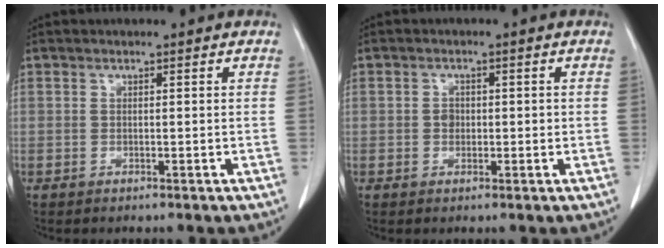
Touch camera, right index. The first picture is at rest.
{"total": 1.7, "force": [-0.1, 1.4, 1.0], "torque": [-0.014, 0.004, -0.002]}